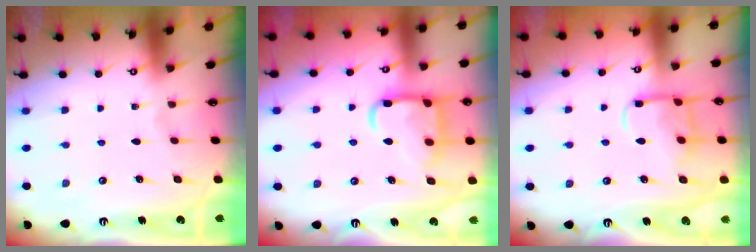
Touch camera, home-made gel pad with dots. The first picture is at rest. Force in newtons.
{"total": 15.1, "press": 15.0, "slide": 1.5}
{"total": 11.2, "press": 11.1, "slide": 1.2}